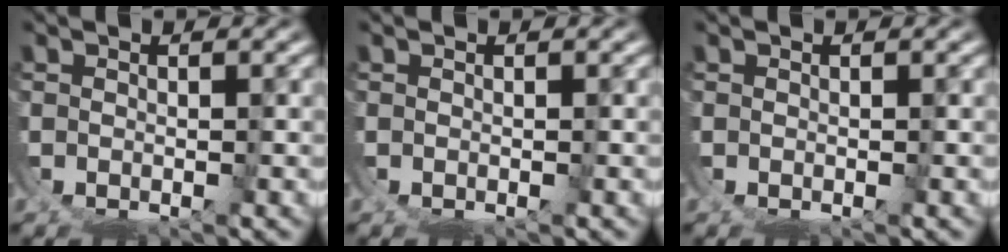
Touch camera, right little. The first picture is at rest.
{"total": 0.0}
{"total": 0.0}